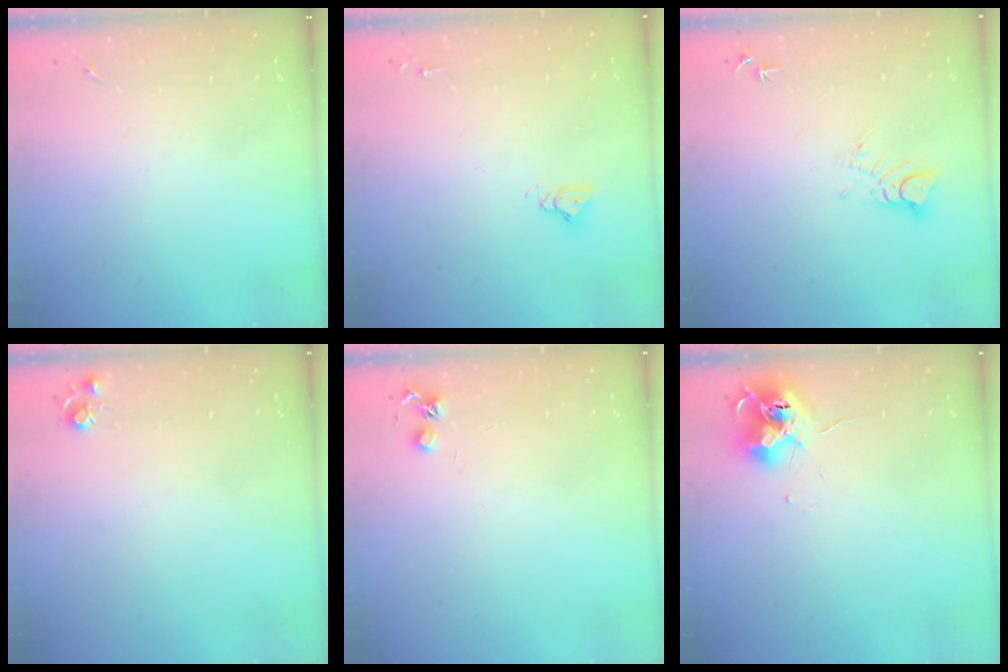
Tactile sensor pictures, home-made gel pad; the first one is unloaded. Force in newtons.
{"total": 4.8, "press": 4.8, "slide": 0.3}
{"total": 4.3, "press": 4.3, "slide": 0.4}
{"total": 5.1, "press": 5.0, "slide": 0.5}
{"total": 4.1, "press": 4.1, "slide": 0.5}
{"total": 12.3, "press": 12.3, "slide": 0.8}